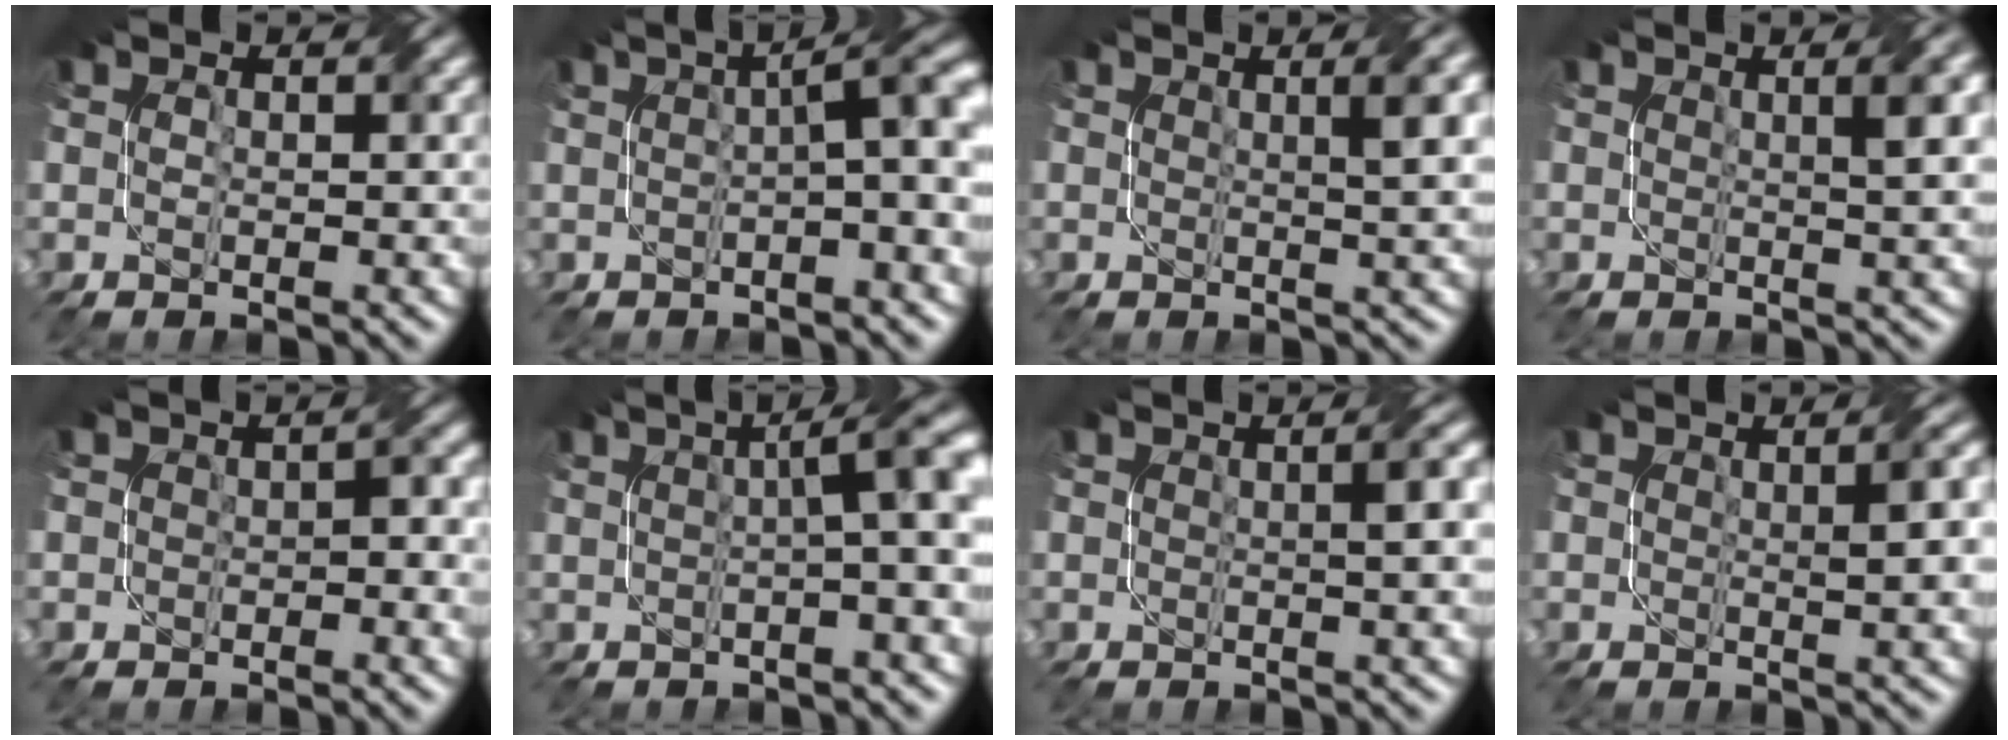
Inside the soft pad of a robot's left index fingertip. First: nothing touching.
{"total": 6.0, "force": [0.6, 1.6, 5.8], "torque": [-0.049, 0.028, 0.007]}
{"total": 3.4, "force": [0.8, 0.8, 3.2], "torque": [-0.030, 0.013, 0.011]}
{"total": 3.0, "force": [0.7, 0.7, 2.8], "torque": [-0.025, 0.011, 0.009]}
{"total": 2.0, "force": [-0.7, 1.2, 1.5], "torque": [-0.012, 0.005, -0.004]}
{"total": 6.9, "force": [0.9, 2.0, 6.5], "torque": [-0.039, 0.033, 0.003]}
{"total": 2.3, "force": [0.1, 0.5, 2.3], "torque": [-0.020, 0.012, 0.000]}
{"total": 2.6, "force": [0.2, 0.6, 2.6], "torque": [-0.026, 0.009, 0.006]}